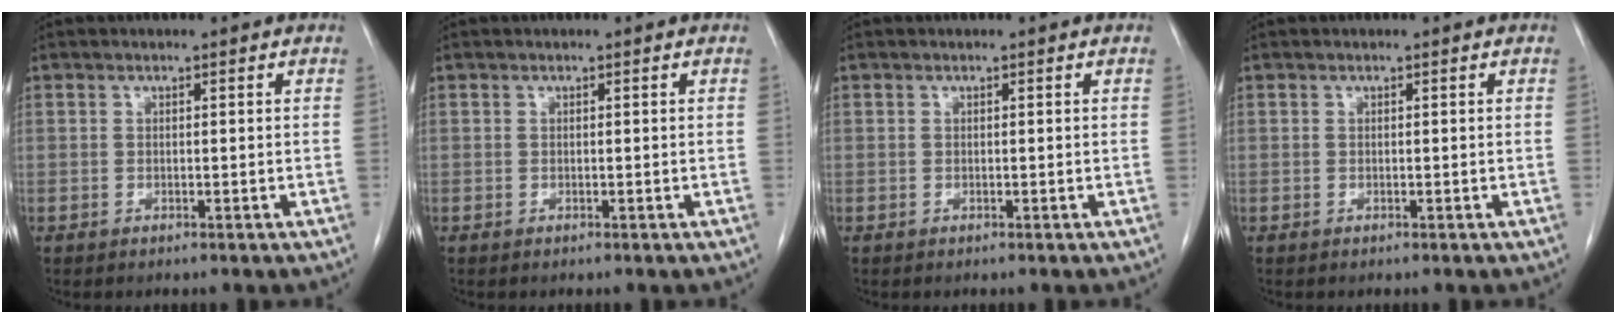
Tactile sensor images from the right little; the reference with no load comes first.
{"total": 0.0}
{"total": 0.0}
{"total": 0.0}